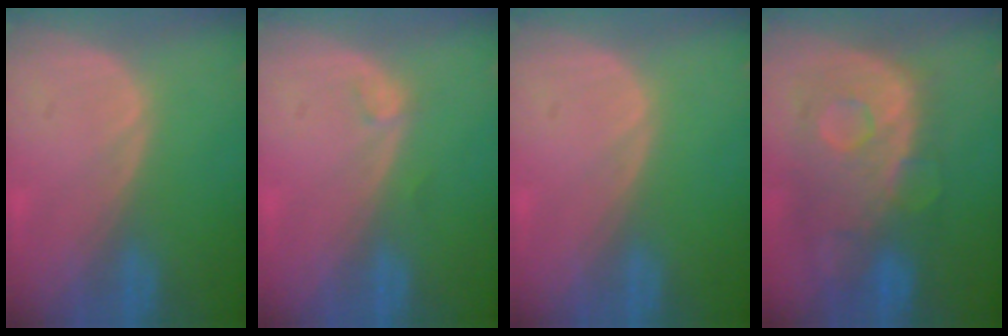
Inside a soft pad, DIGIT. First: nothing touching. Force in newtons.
{"total": 0.8, "press": 0.7, "slide": 0.1}
{"total": 0.0}
{"total": 11.2, "press": 9.8, "slide": 5.5}